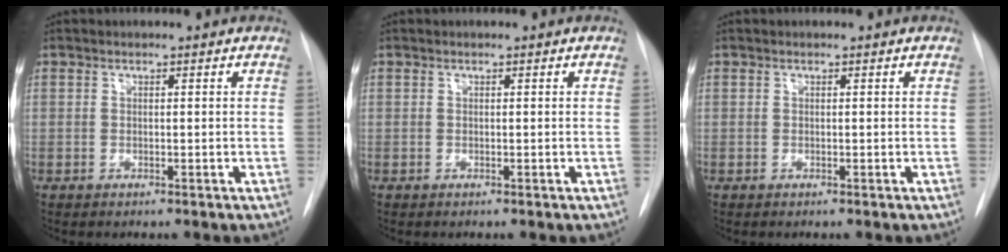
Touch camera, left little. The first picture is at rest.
{"total": 0.0}
{"total": 0.0}